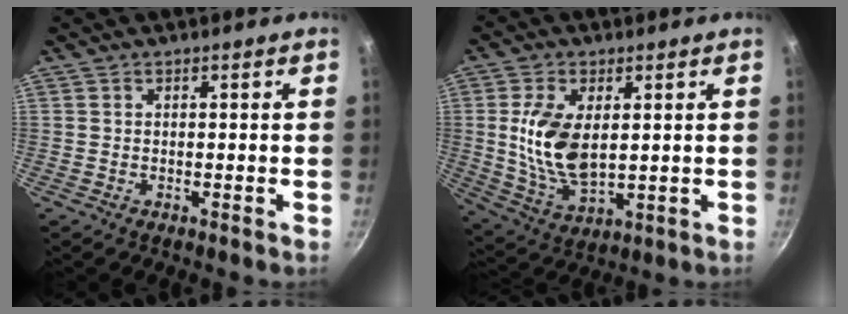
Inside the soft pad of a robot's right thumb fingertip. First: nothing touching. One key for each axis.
{"total": 12.2, "fx": 1.7, "fy": 6.5, "fz": 10.2, "tx": -0.193, "ty": -0.017, "tz": 0.044}